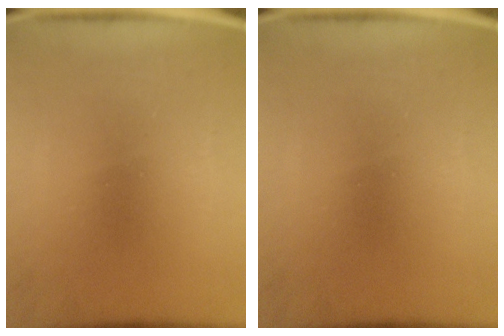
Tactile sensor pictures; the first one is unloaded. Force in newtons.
{"total": 0.0}